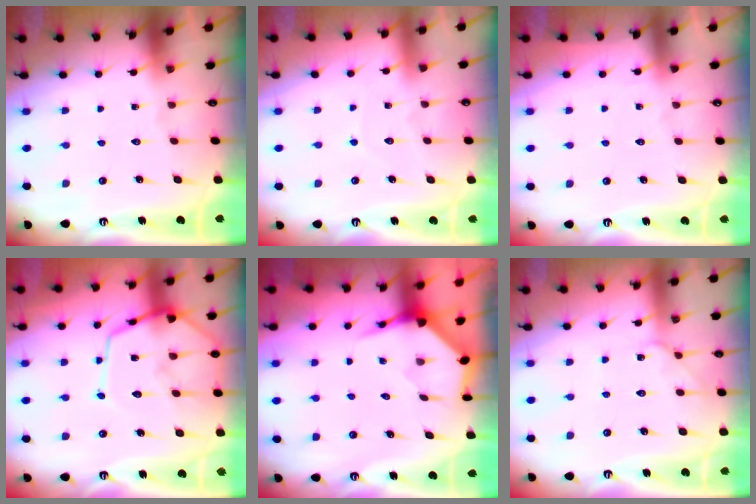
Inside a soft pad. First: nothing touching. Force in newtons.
{"total": 2.6, "press": 2.6, "slide": 0.3}
{"total": 3.2, "press": 3.2, "slide": 0.6}
{"total": 13.0, "press": 13.0, "slide": 1.3}
{"total": 4.0, "press": 4.0, "slide": 0.4}
{"total": 5.0, "press": 5.0, "slide": 0.6}